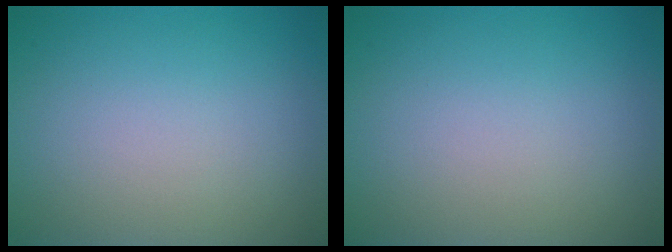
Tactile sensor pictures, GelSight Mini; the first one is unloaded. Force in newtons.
{"total": 0.0}